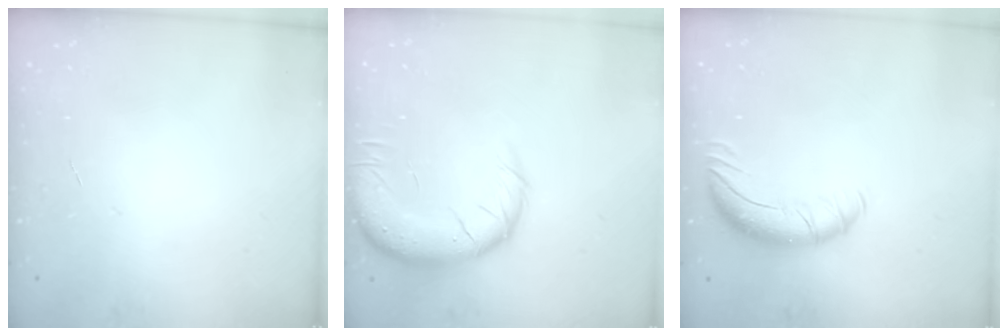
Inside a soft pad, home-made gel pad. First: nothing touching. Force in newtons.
{"total": 14.0, "press": 13.6, "slide": 3.3}
{"total": 9.8, "press": 9.5, "slide": 2.4}